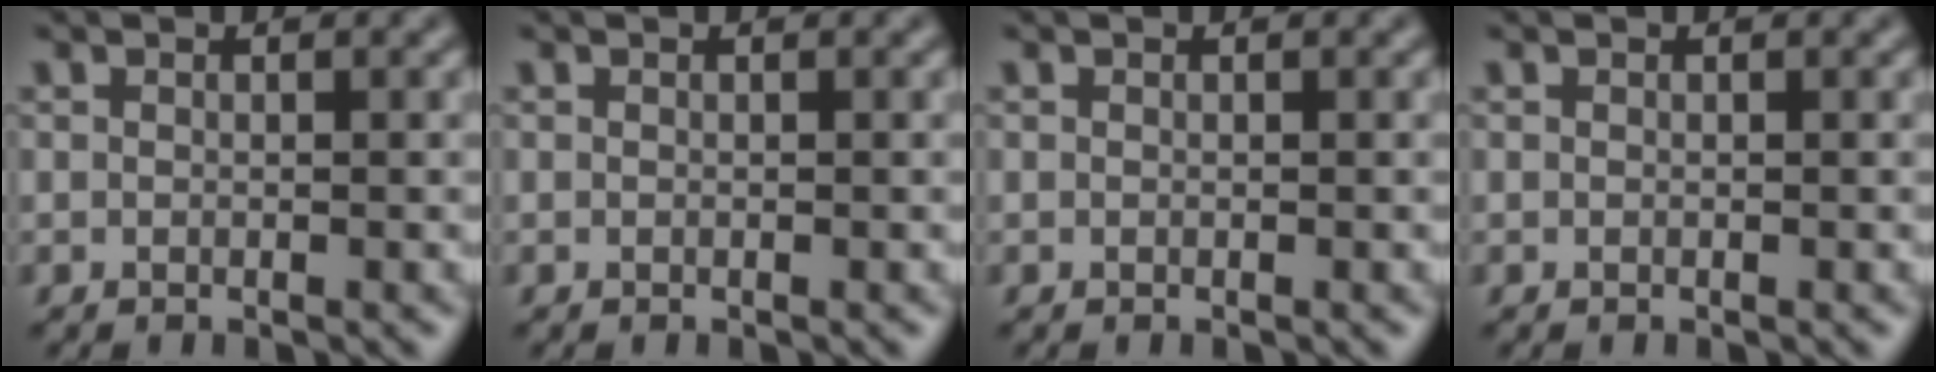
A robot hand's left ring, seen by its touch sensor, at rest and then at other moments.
{"total": 0.0}
{"total": 0.0}
{"total": 0.0}